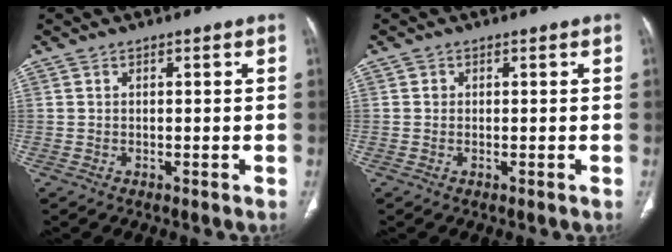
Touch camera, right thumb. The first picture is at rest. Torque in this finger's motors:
{"motor_torque": [0.01, -0.12, 0.45, 0.24, -0.06]}